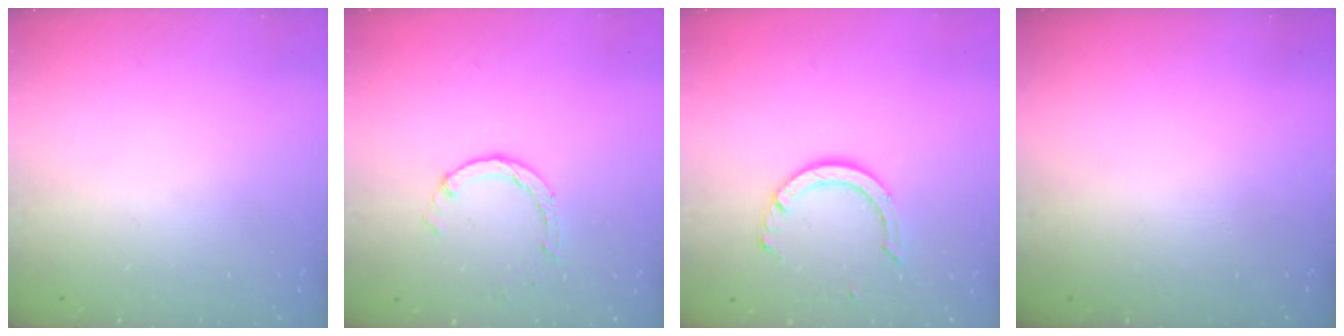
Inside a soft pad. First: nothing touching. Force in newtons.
{"total": 1.4, "press": 1.4, "slide": 0.2}
{"total": 8.4, "press": 8.3, "slide": 0.7}
{"total": 0.0}